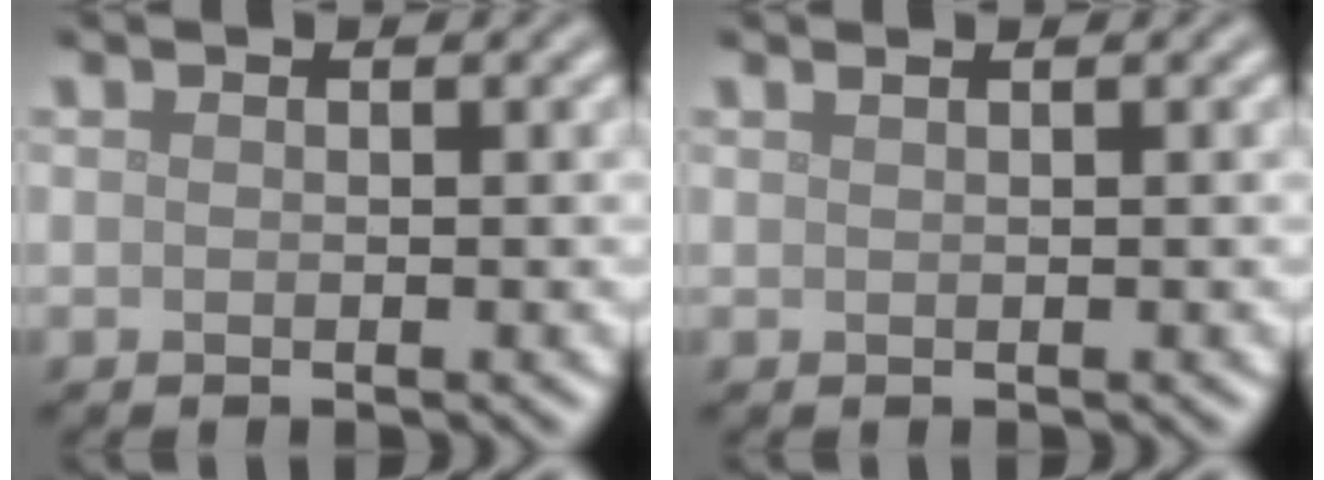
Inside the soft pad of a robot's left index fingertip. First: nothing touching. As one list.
[{"total": 1.0, "force": [0.6, 0.4, 0.6], "torque": [-0.005, -0.001, 0.004]}]